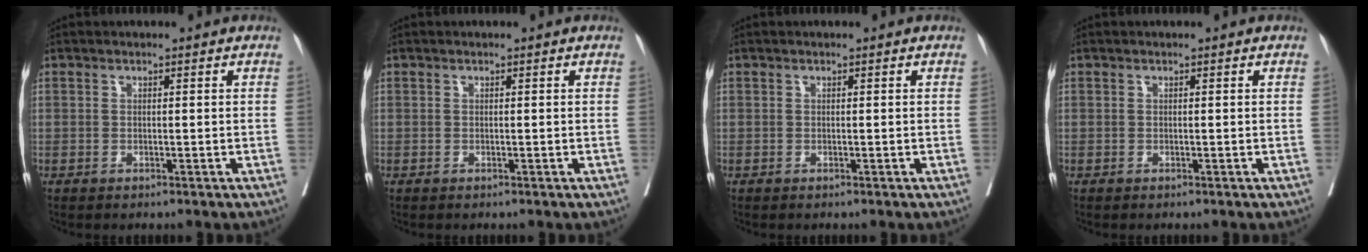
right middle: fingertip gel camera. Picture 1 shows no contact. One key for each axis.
{"total": 0.0}
{"total": 0.0}
{"total": 0.0}